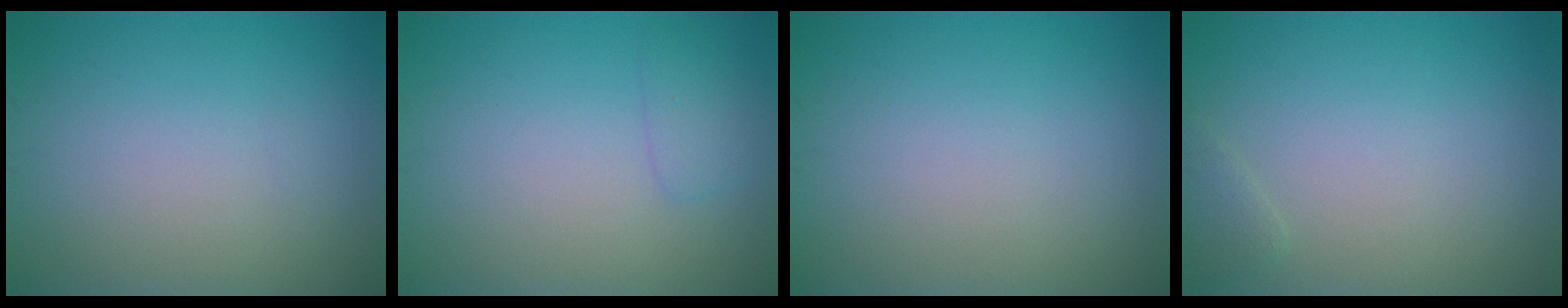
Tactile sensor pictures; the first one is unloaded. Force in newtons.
{"total": 1.4, "press": 1.4, "slide": 0.1}
{"total": 0.0}
{"total": 0.9, "press": 0.9, "slide": 0.1}